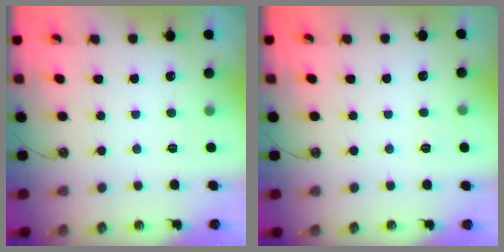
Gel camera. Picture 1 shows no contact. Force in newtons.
{"total": 2.7, "press": 2.7, "slide": 0.4}